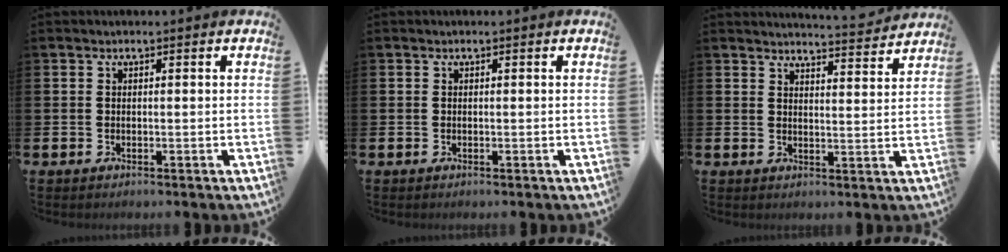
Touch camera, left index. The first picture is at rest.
{"total": 0.0}
{"total": 4.6, "force": [4.5, -0.3, 0.4], "torque": [-0.004, -0.036, 0.077]}